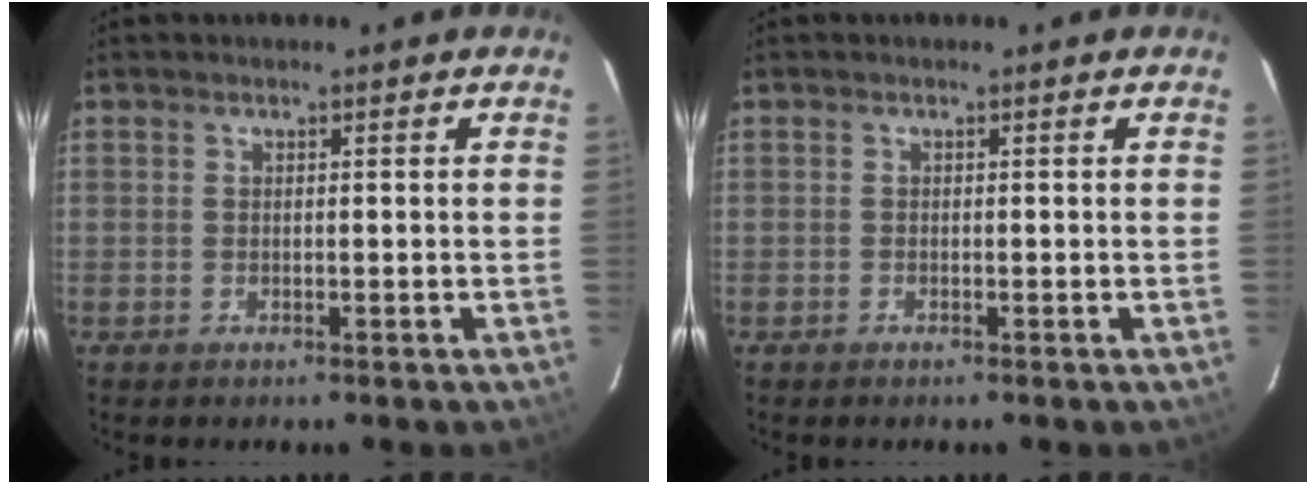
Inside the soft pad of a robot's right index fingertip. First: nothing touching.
{"total": 0.0}